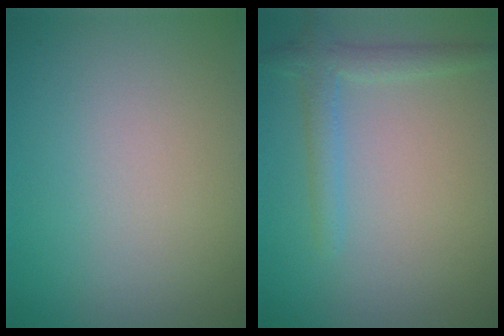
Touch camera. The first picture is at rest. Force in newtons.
{"total": 2.3, "press": 2.3, "slide": 0.2}